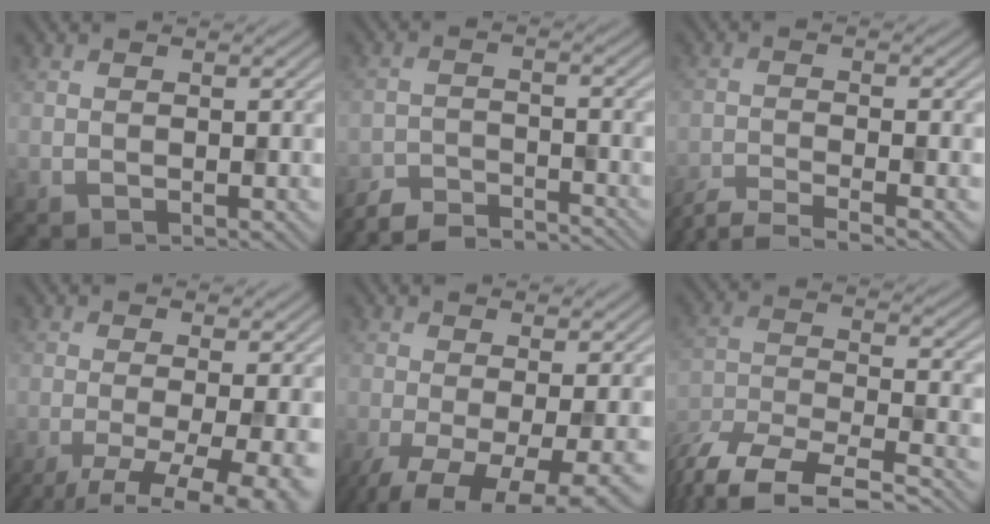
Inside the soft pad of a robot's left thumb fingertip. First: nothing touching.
{"total": 5.9, "force": [-5.6, 0.8, 1.3], "torque": [-0.029, -0.005, -0.105]}
{"total": 5.4, "force": [-4.5, 0.7, 2.9], "torque": [-0.053, -0.007, -0.092]}
{"total": 9.2, "force": [-3.3, 2.8, 8.1], "torque": [-0.132, -0.015, -0.039]}
{"total": 8.9, "force": [-3.5, 2.8, 7.7], "torque": [-0.139, -0.022, -0.050]}
{"total": 10.5, "force": [-8.6, 3.0, 5.1], "torque": [-0.111, -0.013, -0.164]}